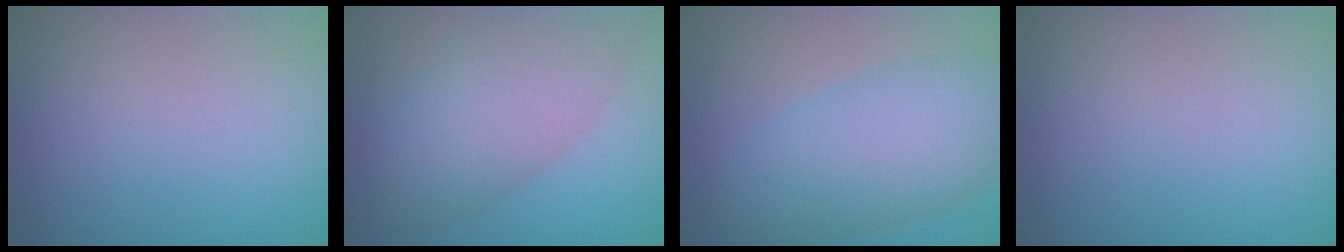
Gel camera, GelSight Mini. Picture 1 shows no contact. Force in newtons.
{"total": 7.1, "press": 7.1, "slide": 0.3}
{"total": 6.3, "press": 6.3, "slide": 0.2}
{"total": 0.0}